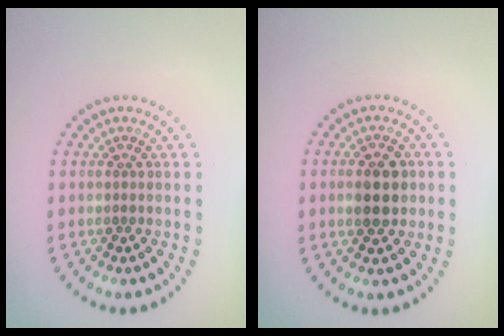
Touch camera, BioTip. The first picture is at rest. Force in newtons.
{"total": 3.8, "press": 3.8, "slide": 0.1}